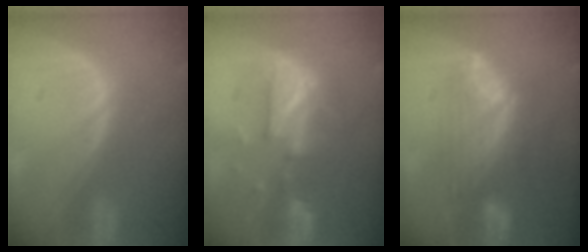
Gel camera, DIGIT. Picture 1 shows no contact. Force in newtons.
{"total": 8.0, "press": 8.0, "slide": 0.6}
{"total": 7.6, "press": 7.3, "slide": 2.3}